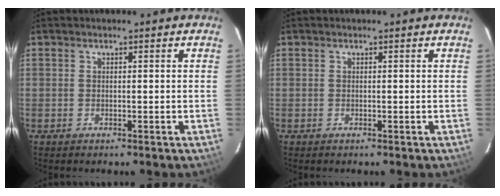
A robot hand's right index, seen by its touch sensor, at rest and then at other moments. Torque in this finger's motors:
{"motor_torque": [0.01, -0.01, 0.00, 0.00]}